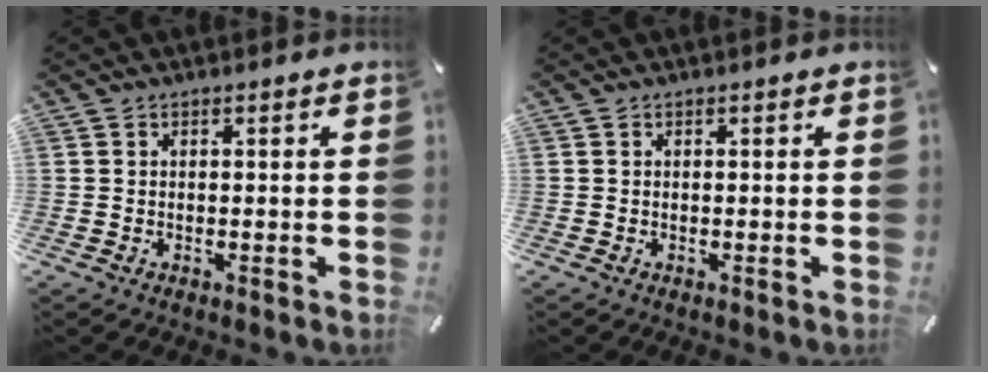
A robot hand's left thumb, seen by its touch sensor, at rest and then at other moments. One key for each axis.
{"total": 0.0}